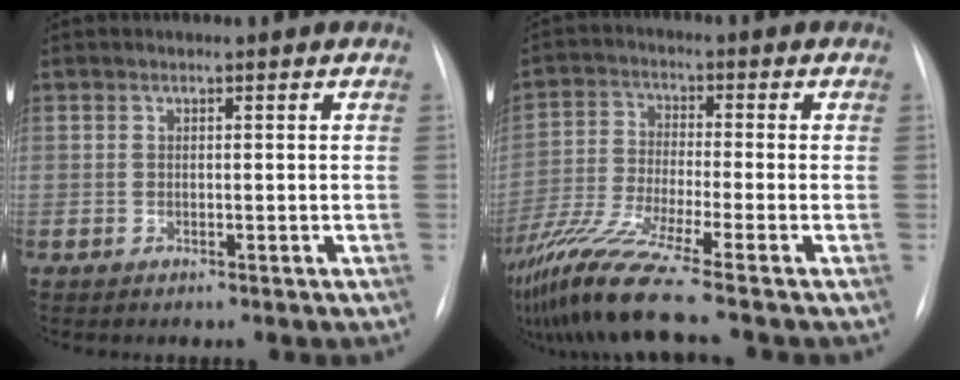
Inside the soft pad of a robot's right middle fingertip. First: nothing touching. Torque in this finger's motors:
{"motor_torque": [1.10, -1.04, 0.35, 0.14]}